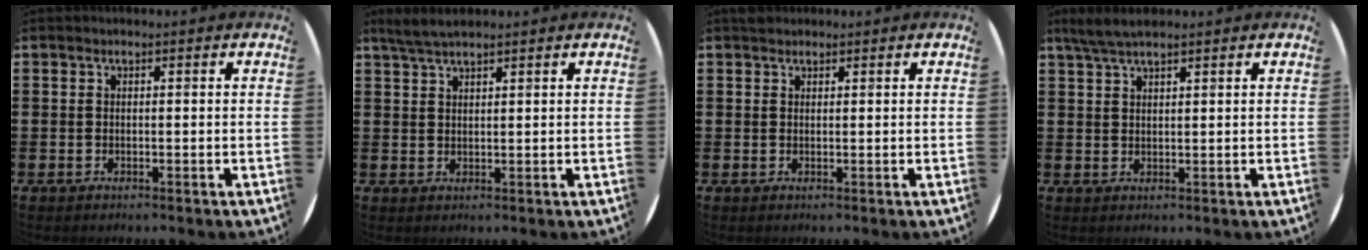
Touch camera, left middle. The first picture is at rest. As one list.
[{"total": 2.9, "force": [2.5, 0.4, 1.4], "torque": [-0.032, 0.002, 0.047]}, {"total": 0.8, "force": [0.8, 0.3, -0.1], "torque": [0.008, -0.001, 0.014]}, {"total": 3.3, "force": [2.8, 0.4, 1.8], "torque": [-0.041, 0.003, 0.051]}]